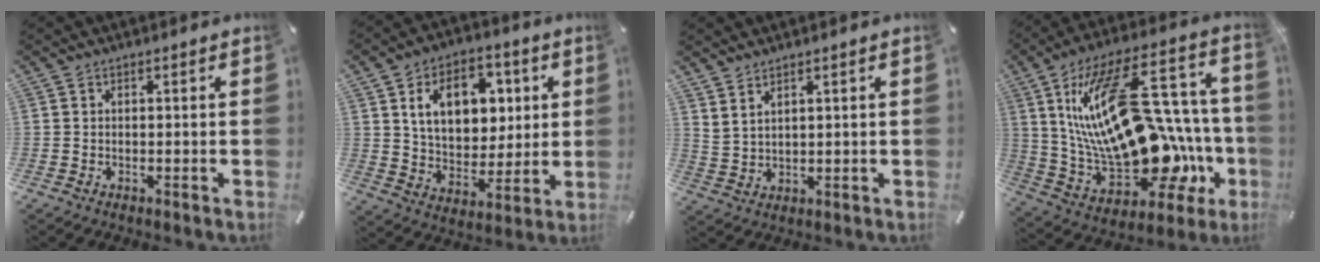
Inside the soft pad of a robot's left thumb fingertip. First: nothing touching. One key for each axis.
{"total": 14.4, "fx": 5.2, "fy": 10.6, "fz": 8.4, "tx": -0.127, "ty": -0.007, "tz": 0.094}
{"total": 2.4, "fx": 2.3, "fy": 0.3, "fz": 0.3, "tx": -0.011, "ty": -0.013, "tz": 0.045}
{"total": 32.1, "fx": 1.4, "fy": 16.4, "fz": 27.5, "tx": -0.522, "ty": -0.025, "tz": 0.033}